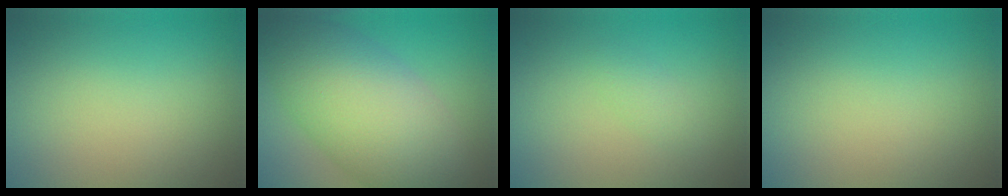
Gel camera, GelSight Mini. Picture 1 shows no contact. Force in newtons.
{"total": 10.0, "press": 10.0, "slide": 0.4}
{"total": 1.0, "press": 1.0, "slide": 0.0}
{"total": 0.0}